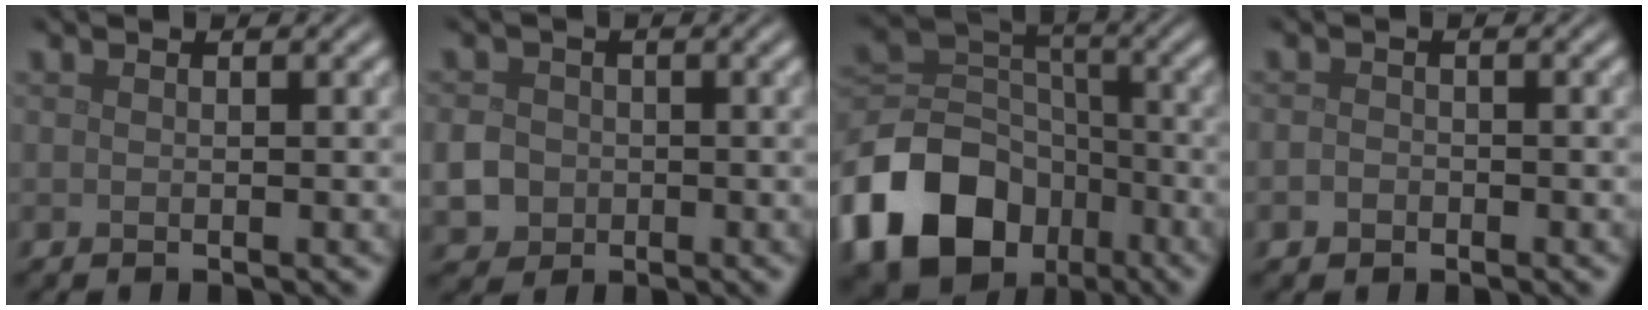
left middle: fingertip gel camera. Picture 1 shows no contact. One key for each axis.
{"total": 4.0, "fx": -0.9, "fy": 3.7, "fz": 1.4, "tx": -0.020, "ty": -0.002, "tz": -0.026}
{"total": 13.9, "fx": -7.0, "fy": 10.0, "fz": 6.6, "tx": -0.168, "ty": -0.010, "tz": -0.135}
{"total": 1.0, "fx": -0.5, "fy": 0.8, "fz": 0.3, "tx": -0.005, "ty": -0.002, "tz": -0.012}